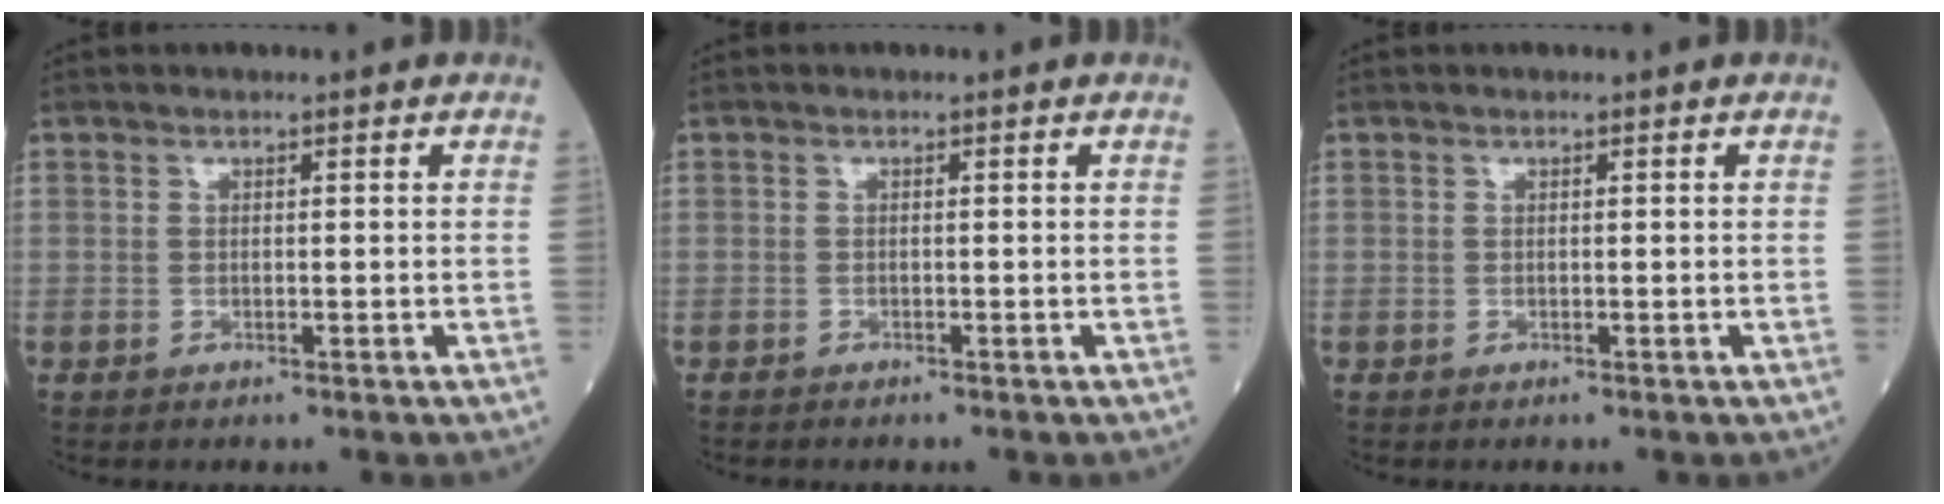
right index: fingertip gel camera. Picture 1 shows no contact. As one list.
[{"total": 0.7, "force": [-0.7, 0.1, 0.2], "torque": [-0.004, -0.001, -0.011]}, {"total": 0.0}]